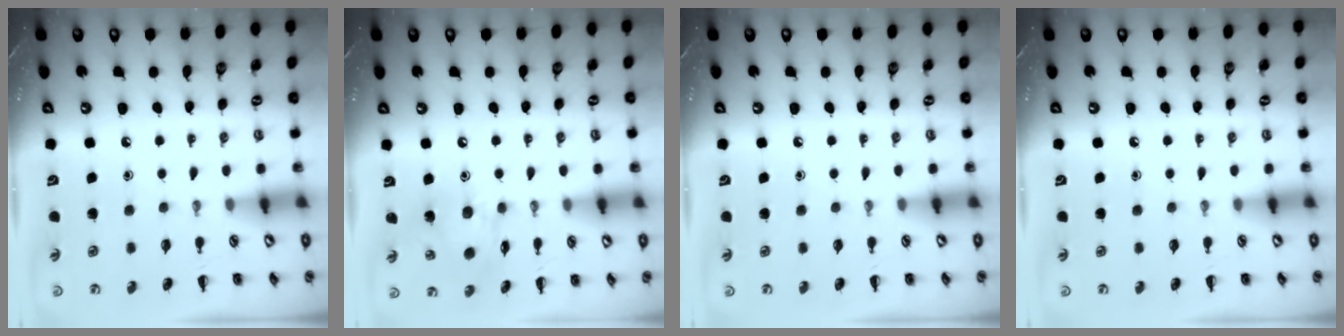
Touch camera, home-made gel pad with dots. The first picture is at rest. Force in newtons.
{"total": 11.3, "press": 11.2, "slide": 1.3}
{"total": 0.0}
{"total": 0.0}